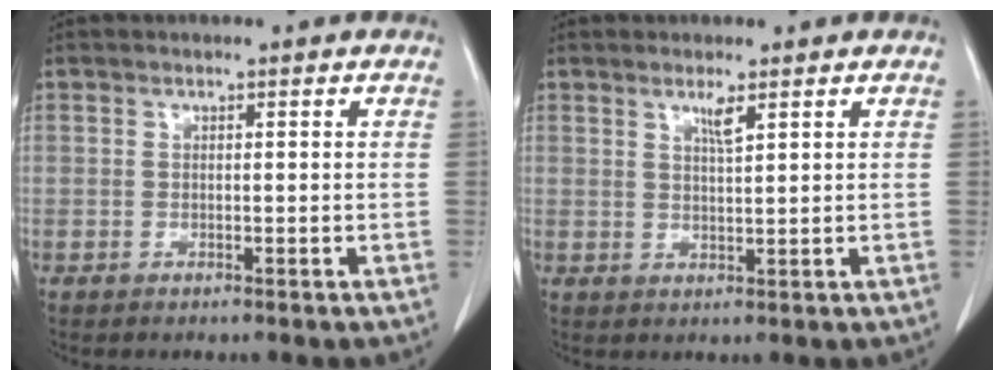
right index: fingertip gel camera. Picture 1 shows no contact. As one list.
[{"total": 2.1, "force": [1.3, -0.1, 1.7], "torque": [-0.035, -0.005, 0.025]}]